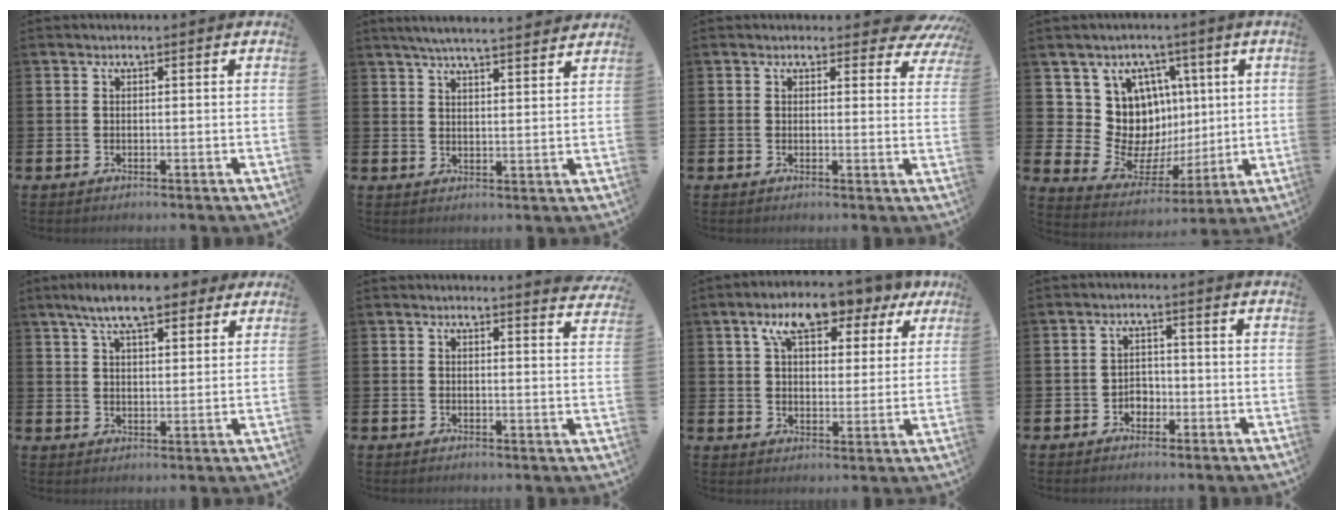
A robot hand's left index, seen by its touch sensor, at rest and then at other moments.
{"total": 5.2, "force": [5.0, -0.1, 1.3], "torque": [-0.031, -0.025, 0.088]}
{"total": 2.8, "force": [2.2, 1.4, 0.9], "torque": [0.000, -0.015, 0.033]}
{"total": 9.7, "force": [3.0, 8.9, 2.3], "torque": [-0.099, -0.045, 0.061]}
{"total": 8.5, "force": [7.0, 2.6, 4.2], "torque": [-0.090, -0.013, 0.125]}
{"total": 2.4, "force": [2.4, -0.2, 0.0], "torque": [0.021, -0.025, 0.038]}
{"total": 8.9, "force": [7.0, 3.7, 4.1], "torque": [-0.078, -0.022, 0.121]}
{"total": 2.4, "force": [-1.3, 1.8, 0.8], "torque": [-0.019, 0.005, -0.029]}